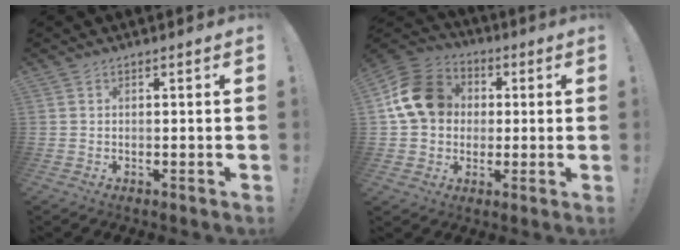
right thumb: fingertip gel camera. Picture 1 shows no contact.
{"total": 16.5, "force": [3.5, 13.4, 8.9], "torque": [-0.140, 0.005, 0.074]}